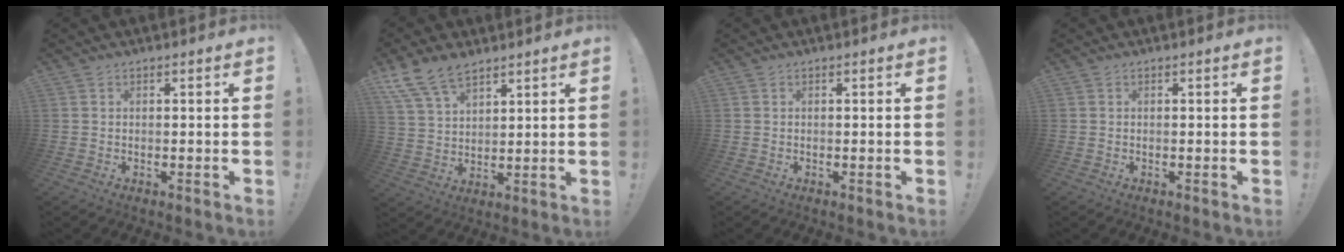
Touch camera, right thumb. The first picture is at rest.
{"total": 10.9, "force": [8.3, 5.4, 4.7], "torque": [-0.103, -0.039, 0.165]}
{"total": 0.0}
{"total": 0.0}